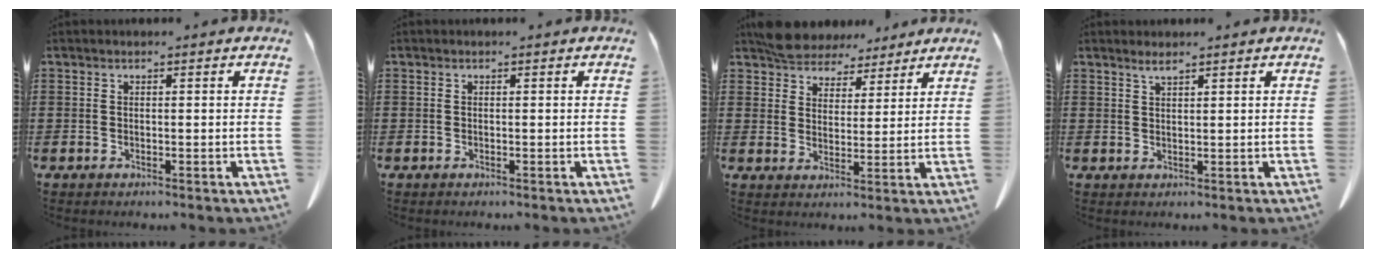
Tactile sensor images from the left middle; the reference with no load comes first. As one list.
[{"total": 0.0}, {"total": 5.9, "force": [5.5, 2.0, 0.7], "torque": [-0.039, -0.014, 0.106]}, {"total": 1.7, "force": [1.4, 0.0, 0.9], "torque": [-0.021, -0.003, 0.027]}]